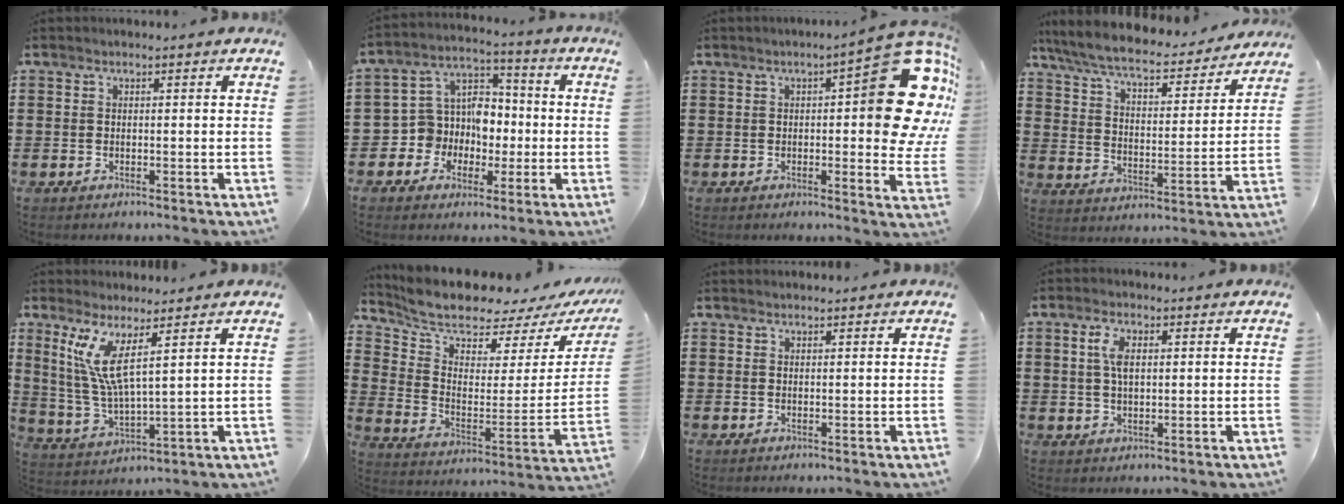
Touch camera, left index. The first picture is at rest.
{"total": 7.8, "force": [-1.7, 7.4, 1.9], "torque": [-0.077, 0.001, -0.033]}
{"total": 14.6, "force": [3.8, 4.3, 13.4], "torque": [-0.168, -0.023, 0.059]}
{"total": 7.0, "force": [6.3, 0.9, 2.9], "torque": [-0.085, -0.040, 0.107]}
{"total": 8.1, "force": [4.8, 1.1, 6.4], "torque": [-0.146, -0.022, 0.084]}
{"total": 7.3, "force": [7.0, 1.3, 1.6], "torque": [-0.076, -0.062, 0.120]}
{"total": 0.8, "force": [0.8, 0.1, 0.0], "torque": [-0.002, 0.000, 0.016]}
{"total": 4.0, "force": [1.2, 1.8, 3.4], "torque": [-0.073, 0.010, 0.020]}